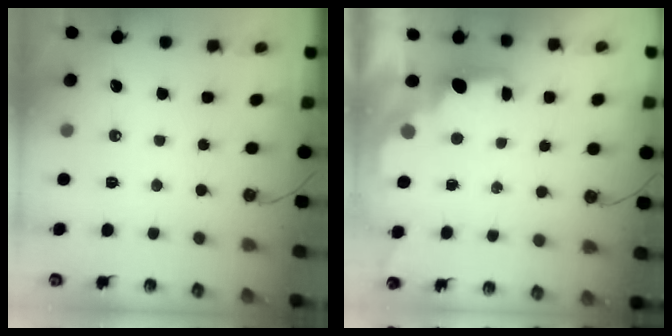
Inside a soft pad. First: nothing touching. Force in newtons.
{"total": 2.2, "press": 2.1, "slide": 0.7}